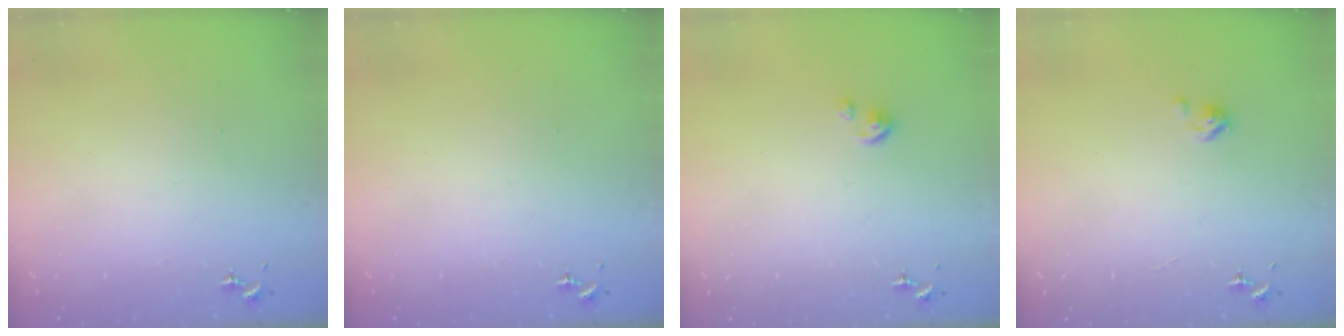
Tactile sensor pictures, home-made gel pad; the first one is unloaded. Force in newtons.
{"total": 0.0}
{"total": 2.7, "press": 2.6, "slide": 0.3}
{"total": 2.9, "press": 2.9, "slide": 0.2}